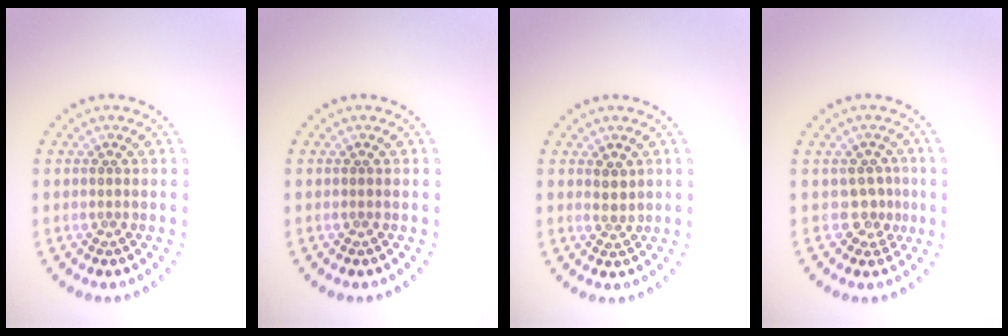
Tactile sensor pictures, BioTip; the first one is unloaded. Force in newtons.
{"total": 0.0}
{"total": 1.3, "press": 1.1, "slide": 0.6}
{"total": 2.3, "press": 1.5, "slide": 1.7}